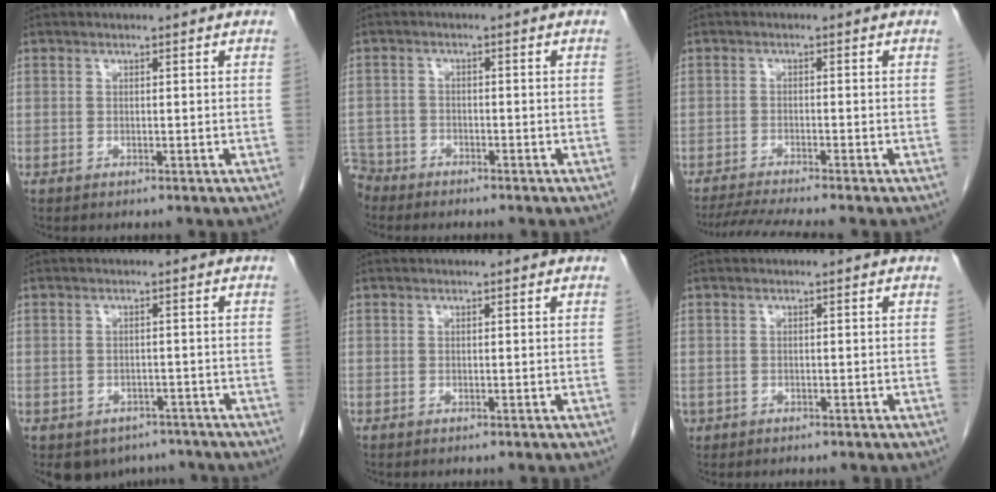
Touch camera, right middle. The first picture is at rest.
{"total": 4.8, "force": [-4.3, 2.1, -0.4], "torque": [0.008, -0.004, -0.086]}
{"total": 6.1, "force": [-5.3, -1.2, 2.7], "torque": [-0.046, -0.022, -0.090]}
{"total": 6.1, "force": [-4.7, 3.8, 1.0], "torque": [-0.006, 0.004, -0.059]}
{"total": 0.0}
{"total": 0.7, "force": [-0.2, 0.6, 0.1], "torque": [-0.006, 0.003, 0.001]}